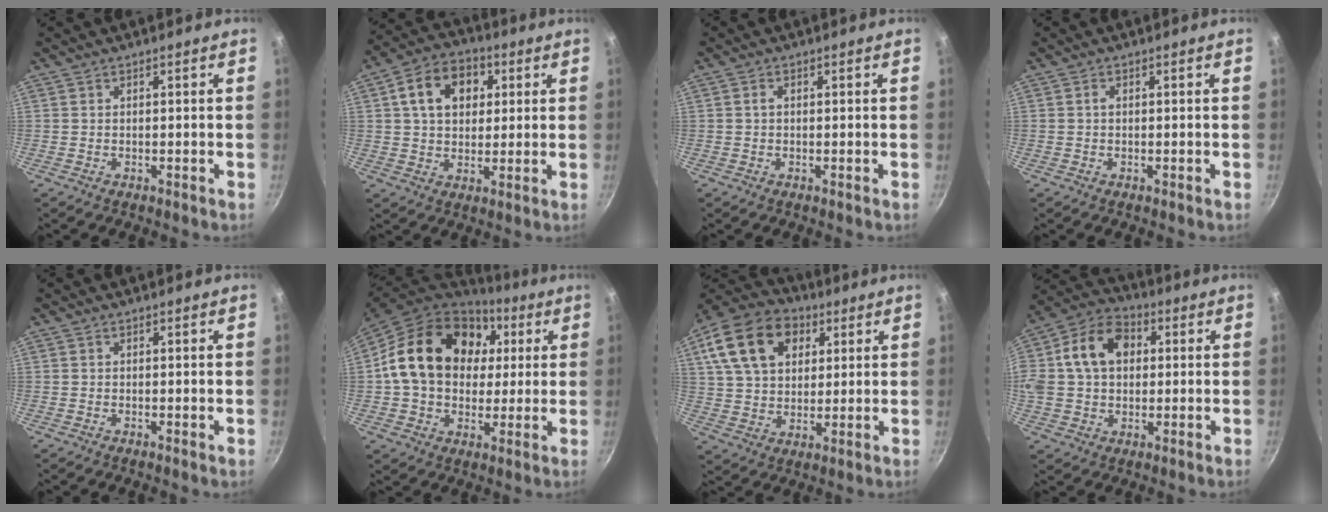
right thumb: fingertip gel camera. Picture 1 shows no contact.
{"total": 12.1, "force": [3.4, 8.9, 7.4], "torque": [-0.099, 0.011, 0.043]}
{"total": 1.0, "force": [0.1, 0.7, 0.7], "torque": [-0.012, 0.005, 0.000]}
{"total": 0.7, "force": [0.0, 0.5, 0.5], "torque": [-0.007, 0.005, -0.001]}
{"total": 0.0}
{"total": 21.4, "force": [4.9, 16.1, 13.3], "torque": [-0.209, 0.013, 0.076]}
{"total": 18.4, "force": [7.1, 12.8, 11.2], "torque": [-0.184, 0.006, 0.117]}
{"total": 16.6, "force": [3.0, 12.4, 10.6], "torque": [-0.186, 0.035, 0.034]}